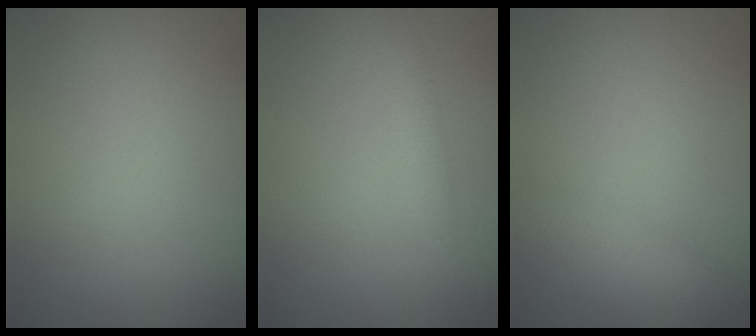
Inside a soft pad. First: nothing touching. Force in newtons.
{"total": 1.0, "press": 1.0, "slide": 0.0}
{"total": 2.5, "press": 2.5, "slide": 0.1}